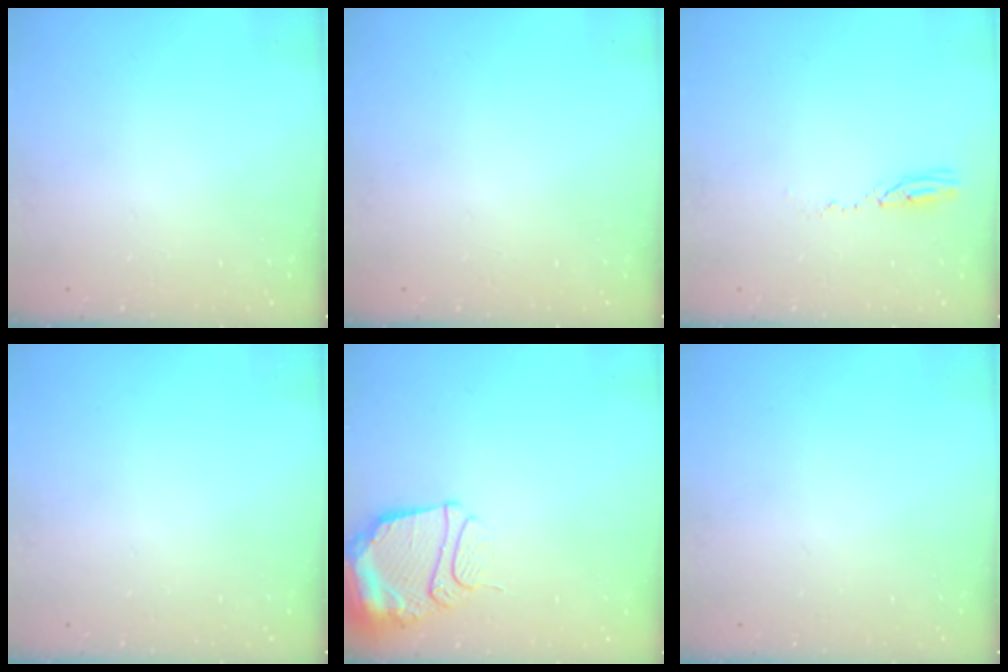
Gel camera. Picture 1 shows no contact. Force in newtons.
{"total": 0.0}
{"total": 4.1, "press": 4.1, "slide": 0.4}
{"total": 0.0}
{"total": 13.3, "press": 13.2, "slide": 1.4}
{"total": 0.0}